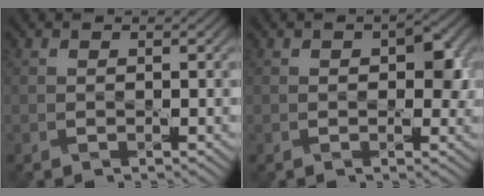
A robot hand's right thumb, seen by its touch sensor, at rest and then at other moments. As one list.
[{"total": 2.6, "force": [0.2, 1.6, 2.0], "torque": [-0.026, -0.004, -0.002]}]